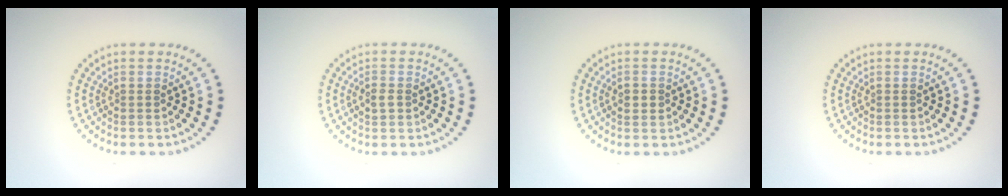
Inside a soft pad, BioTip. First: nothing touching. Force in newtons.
{"total": 1.2, "press": 1.2, "slide": 0.2}
{"total": 1.2, "press": 1.1, "slide": 0.1}
{"total": 0.0}